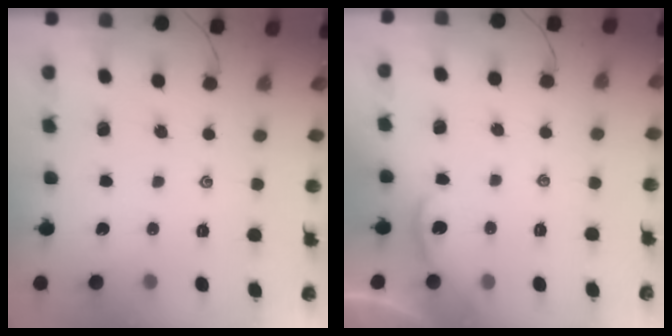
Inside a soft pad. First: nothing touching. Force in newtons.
{"total": 1.5, "press": 1.5, "slide": 0.2}